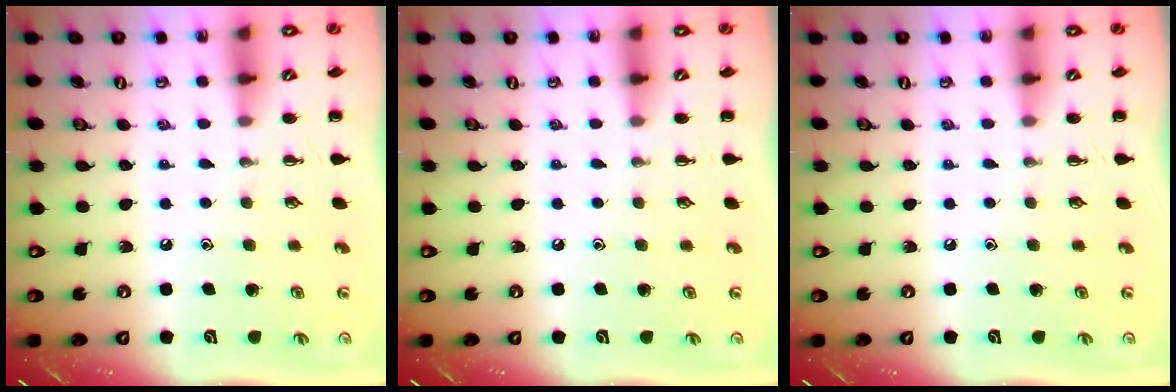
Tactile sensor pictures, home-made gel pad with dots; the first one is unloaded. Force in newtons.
{"total": 0.0}
{"total": 0.0}